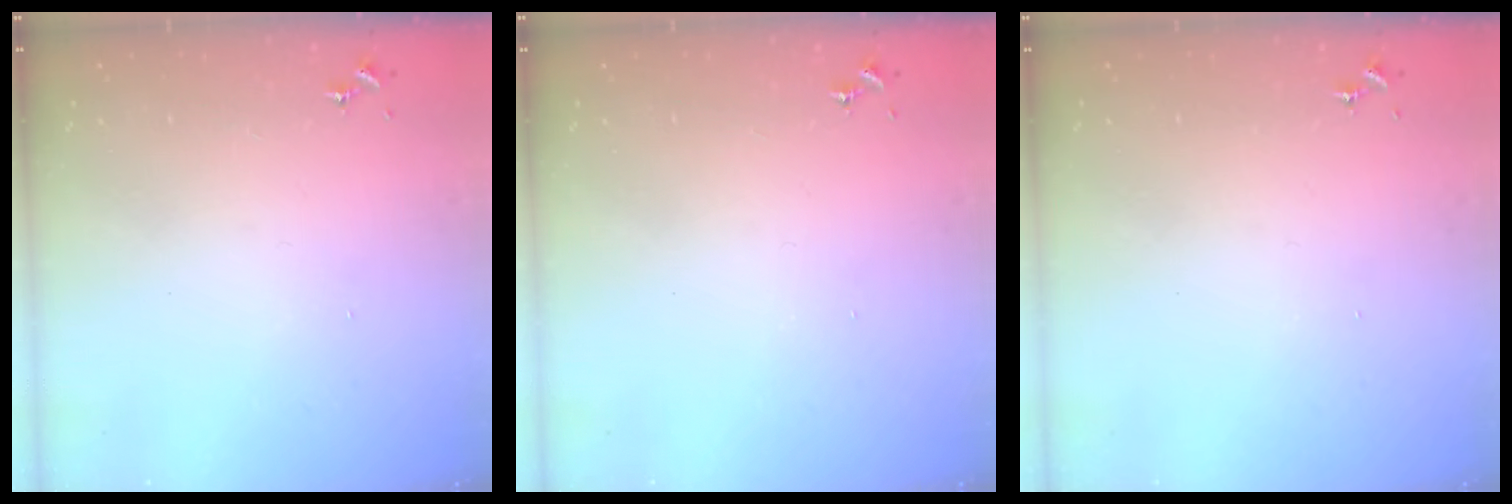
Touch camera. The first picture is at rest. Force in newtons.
{"total": 0.0}
{"total": 0.0}